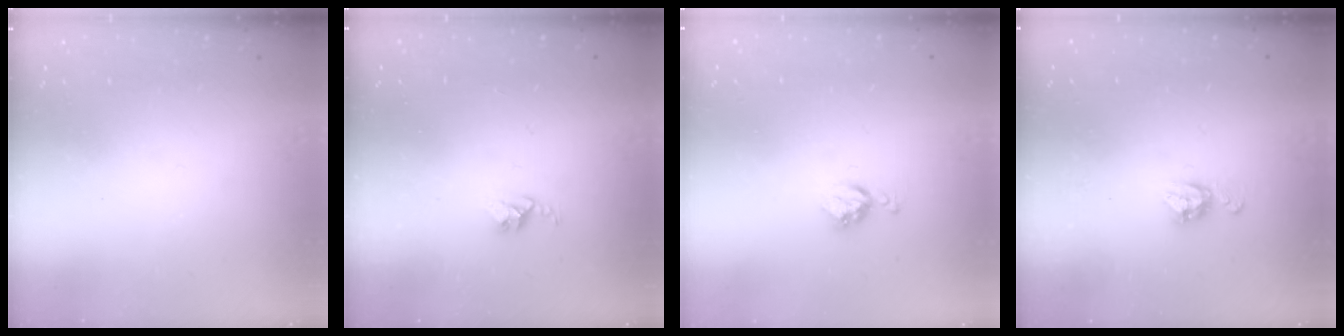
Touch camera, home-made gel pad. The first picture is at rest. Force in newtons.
{"total": 2.8, "press": 2.7, "slide": 0.4}
{"total": 4.2, "press": 4.2, "slide": 0.5}
{"total": 6.0, "press": 6.0, "slide": 0.4}